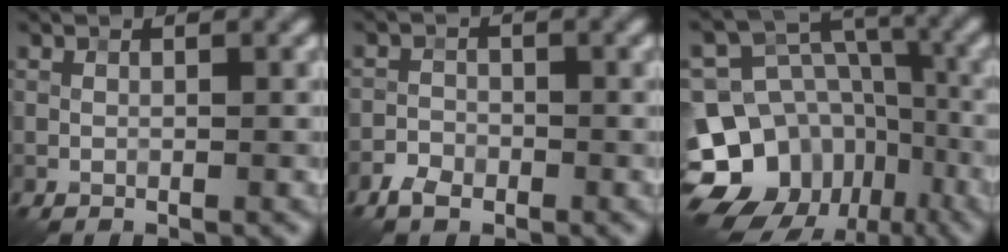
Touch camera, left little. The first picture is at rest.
{"total": 2.3, "force": [-1.6, 1.4, 1.0], "torque": [-0.017, 0.003, -0.035]}
{"total": 16.0, "force": [-8.9, 12.1, 5.6], "torque": [-0.116, -0.017, -0.132]}